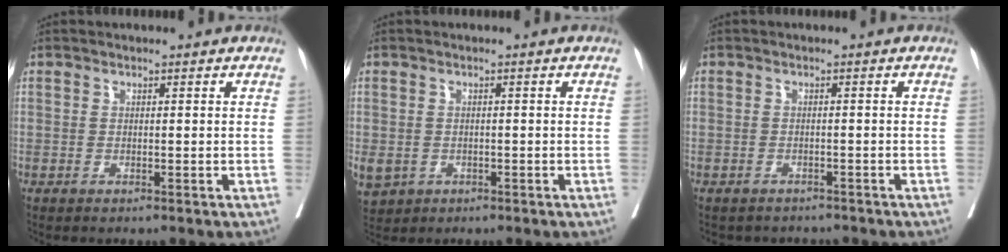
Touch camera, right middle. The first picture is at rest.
{"total": 8.8, "force": [-3.5, 7.2, 3.6], "torque": [-0.115, -0.004, -0.045]}
{"total": 6.1, "force": [-5.6, 2.2, 1.0], "torque": [-0.017, -0.001, -0.068]}